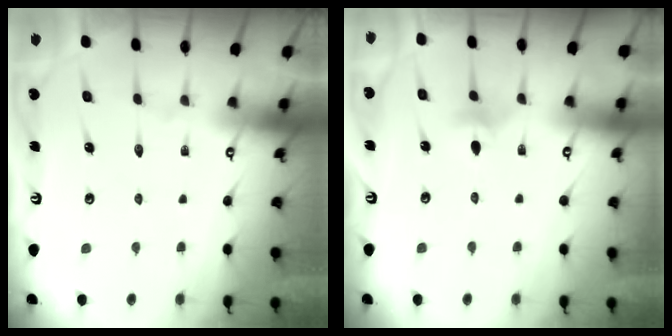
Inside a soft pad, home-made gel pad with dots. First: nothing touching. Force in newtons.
{"total": 5.2, "press": 5.1, "slide": 0.8}